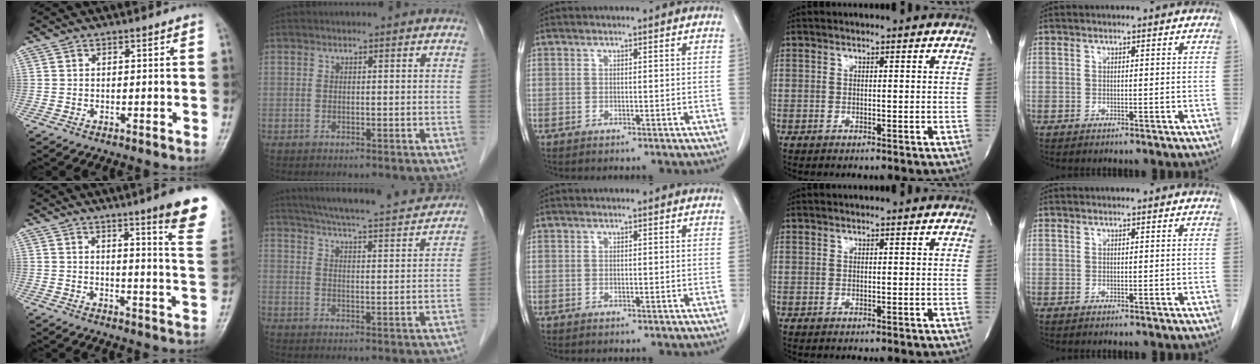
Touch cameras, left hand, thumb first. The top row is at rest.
{"thumb": {"total": 13.9, "force": [9.2, 0.6, 10.4], "torque": [-0.112, -0.056, 0.104]}, "index": {"total": 19.6, "force": [17.8, 1.5, 7.9], "torque": [-0.129, 0.000, 0.240]}}